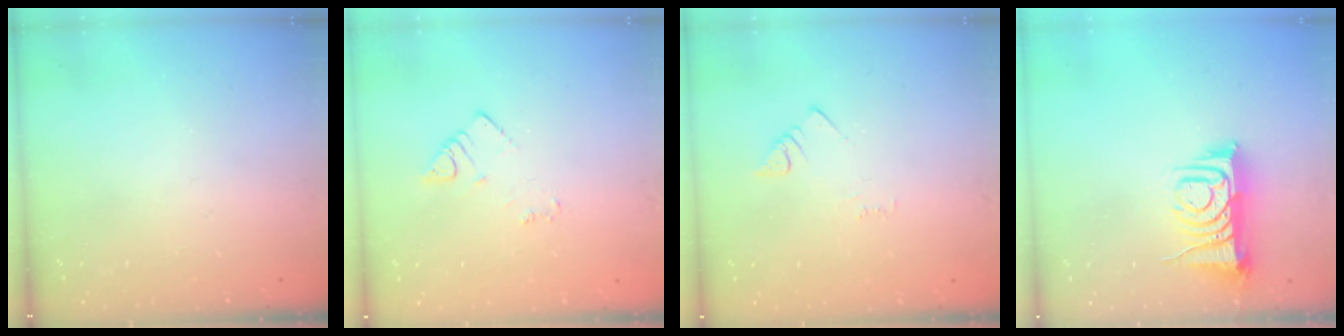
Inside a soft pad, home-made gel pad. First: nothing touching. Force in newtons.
{"total": 2.9, "press": 2.9, "slide": 0.3}
{"total": 1.5, "press": 1.5, "slide": 0.3}
{"total": 9.4, "press": 9.4, "slide": 1.1}